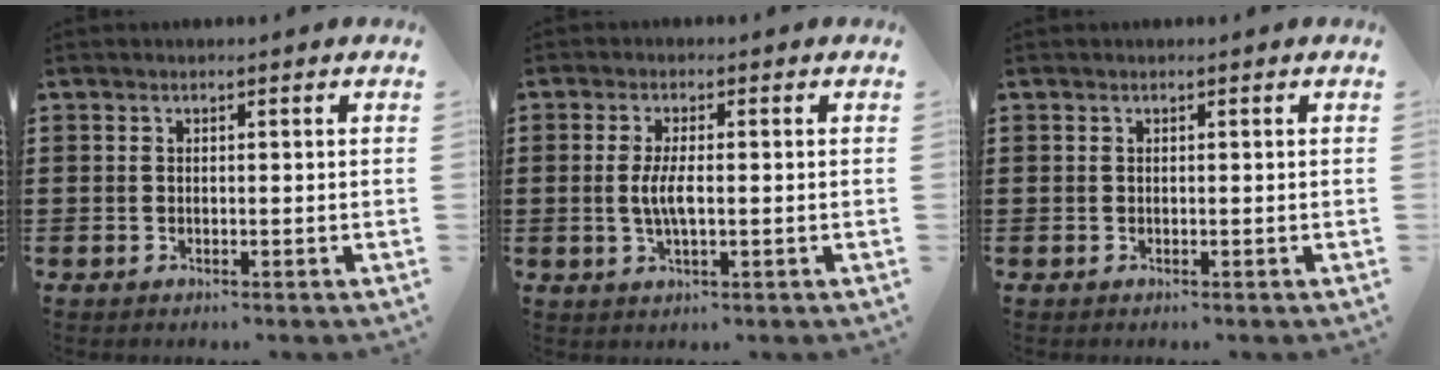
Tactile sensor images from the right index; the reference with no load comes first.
{"total": 4.2, "force": [-0.3, 1.1, 4.1], "torque": [-0.094, -0.008, -0.014]}
{"total": 0.0}